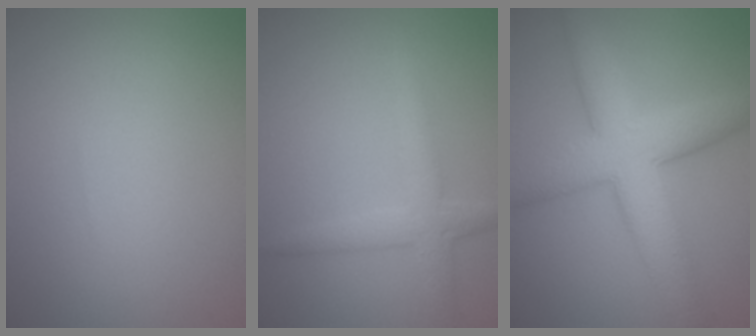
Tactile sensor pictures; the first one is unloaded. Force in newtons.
{"total": 2.9, "press": 2.9, "slide": 0.1}
{"total": 7.4, "press": 7.3, "slide": 0.1}